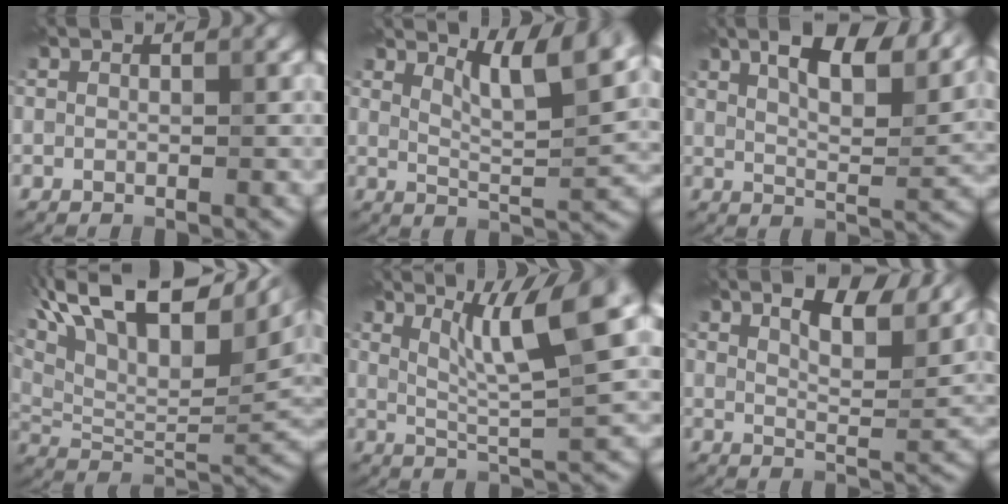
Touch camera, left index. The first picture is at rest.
{"total": 7.1, "force": [4.9, 1.5, 5.0], "torque": [-0.072, 0.005, 0.080]}
{"total": 10.2, "force": [6.6, 2.7, 7.3], "torque": [-0.111, 0.017, 0.100]}
{"total": 17.9, "force": [9.3, 7.9, 13.1], "torque": [-0.244, 0.058, 0.154]}
{"total": 7.8, "force": [3.4, 1.3, 6.9], "torque": [-0.106, 0.009, 0.060]}
{"total": 8.3, "force": [5.8, 2.0, 5.6], "torque": [-0.082, 0.014, 0.090]}